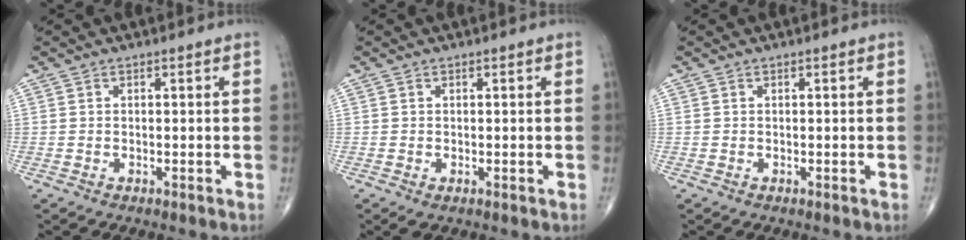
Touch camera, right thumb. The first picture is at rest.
{"total": 1.2, "force": [-0.3, 0.7, 0.9], "torque": [-0.015, 0.000, 0.001]}
{"total": 0.0}